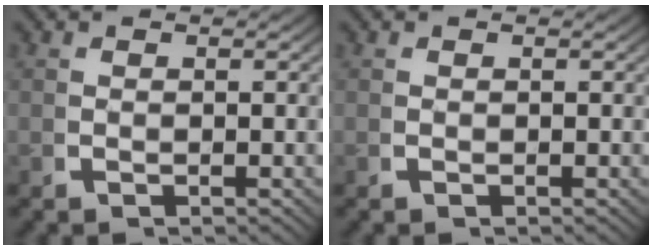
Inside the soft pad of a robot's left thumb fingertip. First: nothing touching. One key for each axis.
{"total": 0.0}